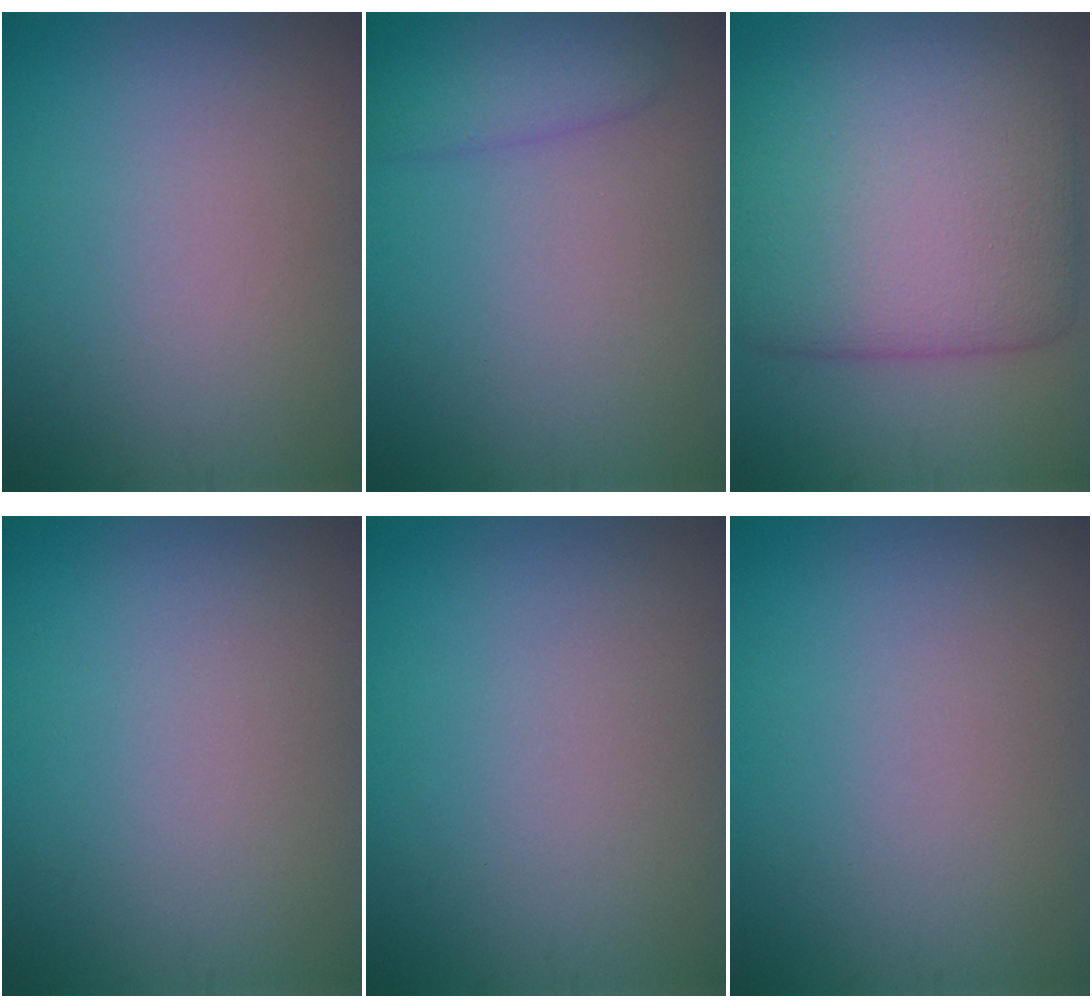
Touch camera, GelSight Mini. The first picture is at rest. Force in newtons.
{"total": 2.9, "press": 2.9, "slide": 0.3}
{"total": 12.5, "press": 12.5, "slide": 0.4}
{"total": 0.0}
{"total": 0.0}
{"total": 0.0}